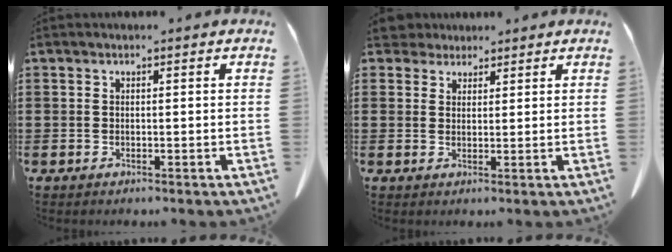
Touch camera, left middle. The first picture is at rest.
{"total": 3.1, "force": [2.8, 1.3, 0.3], "torque": [-0.009, -0.001, 0.054]}